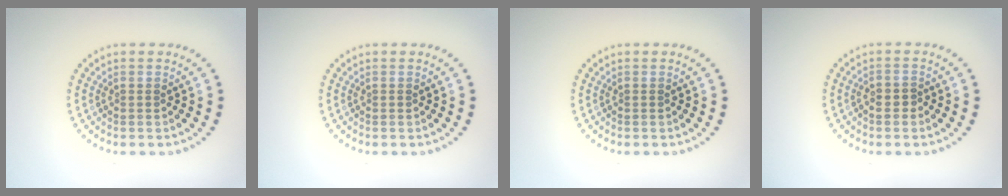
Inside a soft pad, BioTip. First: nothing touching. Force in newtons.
{"total": 0.0}
{"total": 0.0}
{"total": 0.9, "press": 0.8, "slide": 0.4}